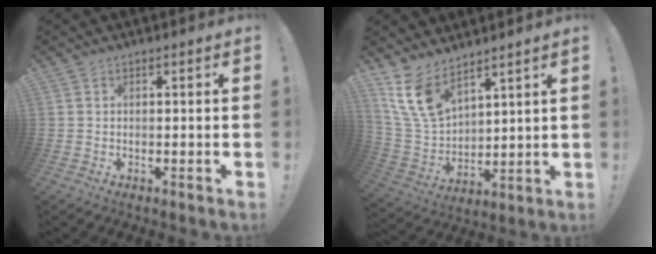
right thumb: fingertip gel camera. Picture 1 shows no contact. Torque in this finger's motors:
{"motor_torque": [-0.14, 0.54, 0.10, 0.44, 0.15]}